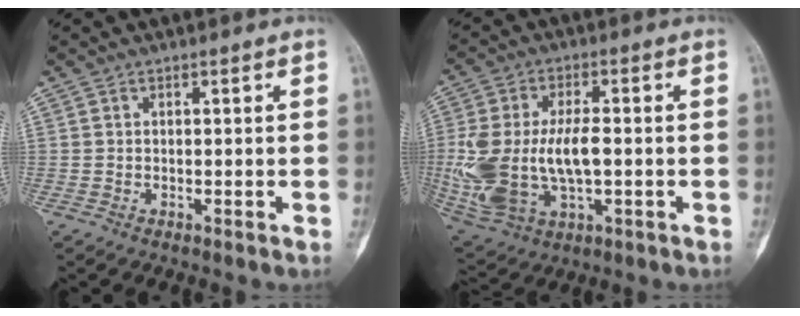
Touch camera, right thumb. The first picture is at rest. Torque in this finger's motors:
{"motor_torque": [1.59, 1.72, 1.16, 0.82, 0.19]}